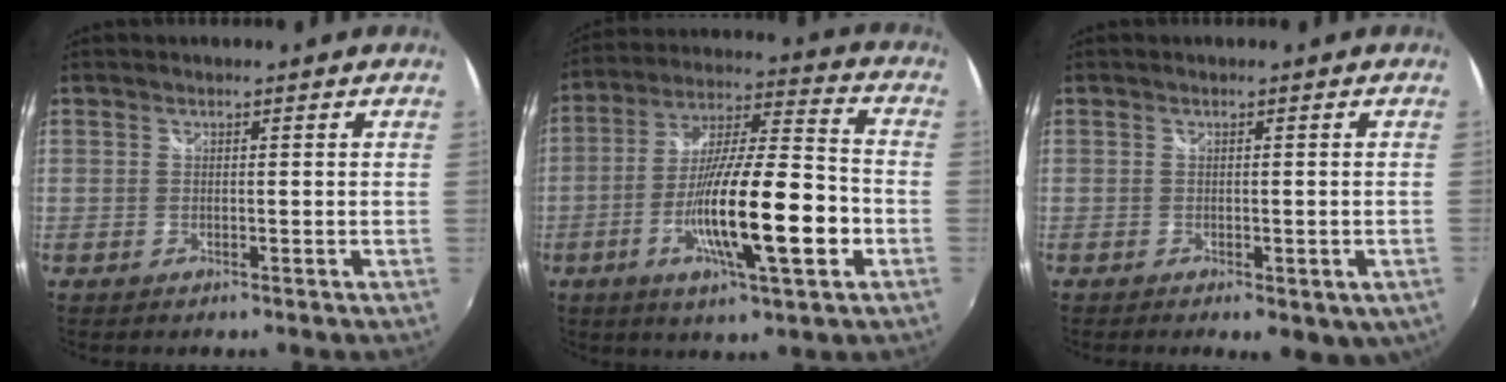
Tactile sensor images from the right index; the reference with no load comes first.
{"total": 18.8, "force": [-6.0, 3.0, 17.5], "torque": [-0.317, -0.008, -0.101]}
{"total": 6.8, "force": [-3.5, 2.9, 5.0], "torque": [-0.077, -0.032, -0.043]}